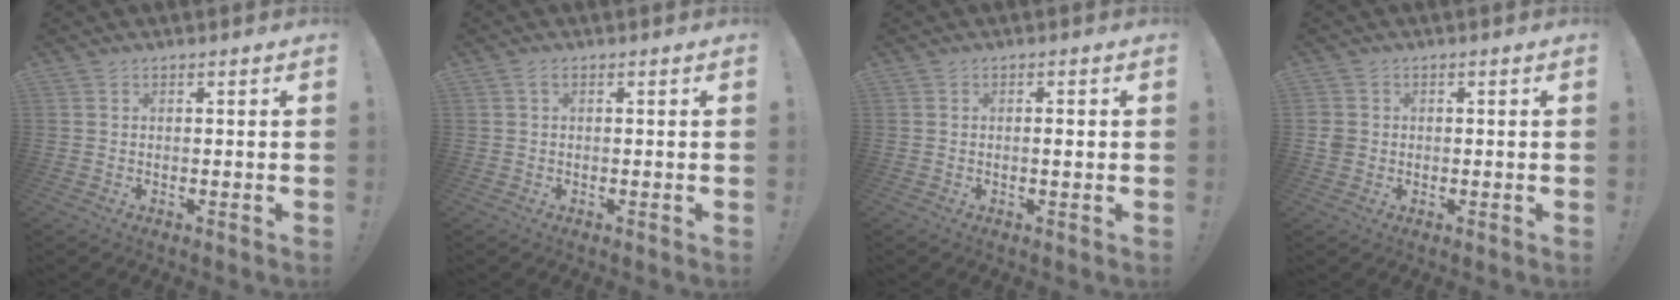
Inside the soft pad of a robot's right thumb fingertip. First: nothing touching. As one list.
[{"total": 1.3, "force": [0.4, 0.7, 1.0], "torque": [-0.016, 0.001, 0.006]}, {"total": 1.6, "force": [-0.1, 0.2, 1.6], "torque": [-0.014, -0.004, -0.008]}, {"total": 3.0, "force": [-0.3, 2.7, 1.2], "torque": [-0.021, 0.003, -0.005]}]